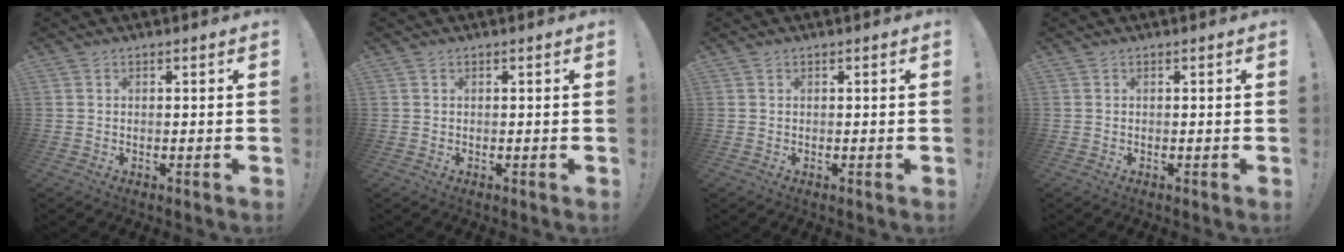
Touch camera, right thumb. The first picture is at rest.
{"total": 0.0}
{"total": 0.0}
{"total": 0.0}